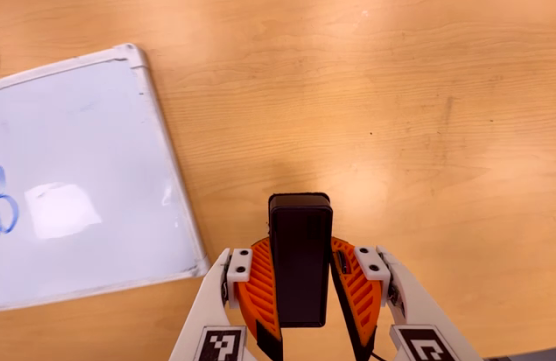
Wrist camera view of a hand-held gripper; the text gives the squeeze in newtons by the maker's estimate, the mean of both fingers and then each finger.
{"total": 7.6, "left": 6.9, "right": 8.4}